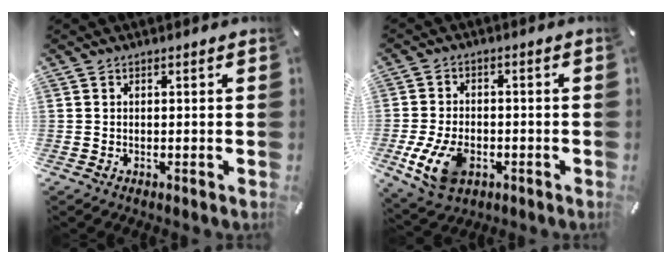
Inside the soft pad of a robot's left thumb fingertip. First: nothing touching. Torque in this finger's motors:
{"motor_torque": [1.46, 2.39, 0.74, -0.07, 0.39]}